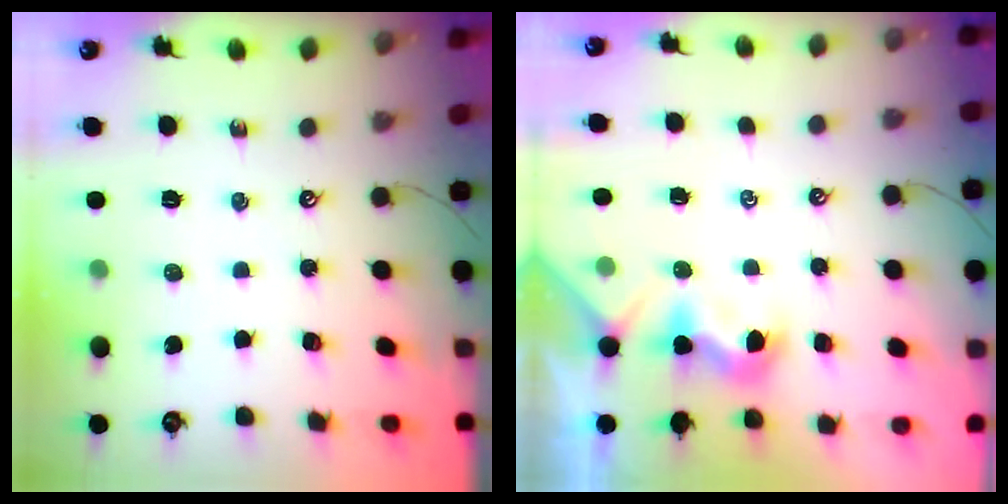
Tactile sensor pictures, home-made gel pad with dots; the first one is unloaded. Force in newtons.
{"total": 0.7, "press": 0.5, "slide": 0.4}